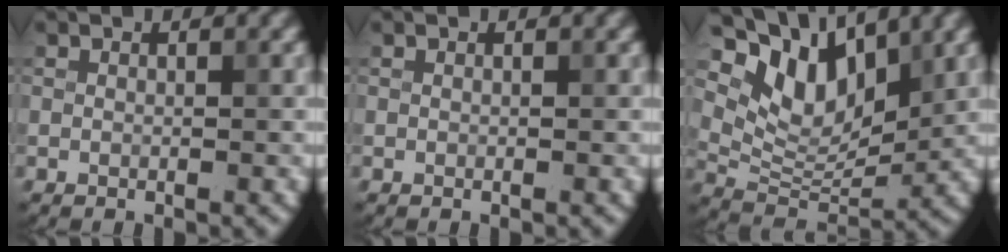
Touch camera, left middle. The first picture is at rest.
{"total": 0.0}
{"total": 8.6, "force": [4.9, 4.6, 5.4], "torque": [-0.097, -0.002, 0.084]}